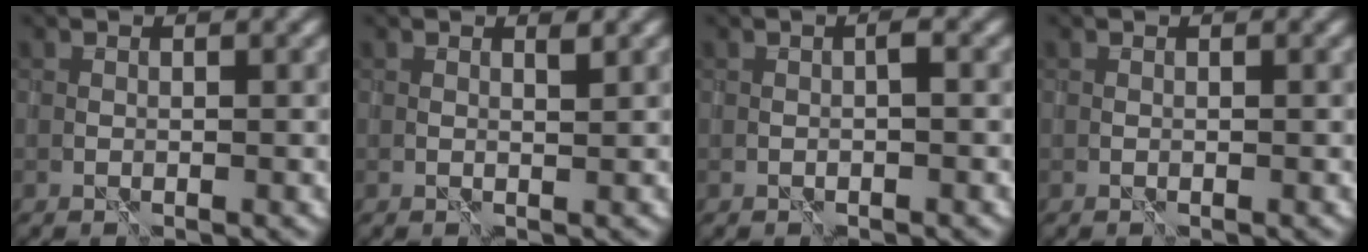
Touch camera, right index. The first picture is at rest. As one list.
[{"total": 0.6, "force": [0.5, 0.0, 0.3], "torque": [-0.005, -0.002, 0.007]}, {"total": 1.0, "force": [-0.2, 0.1, 0.9], "torque": [-0.016, 0.002, -0.003]}, {"total": 0.0}]